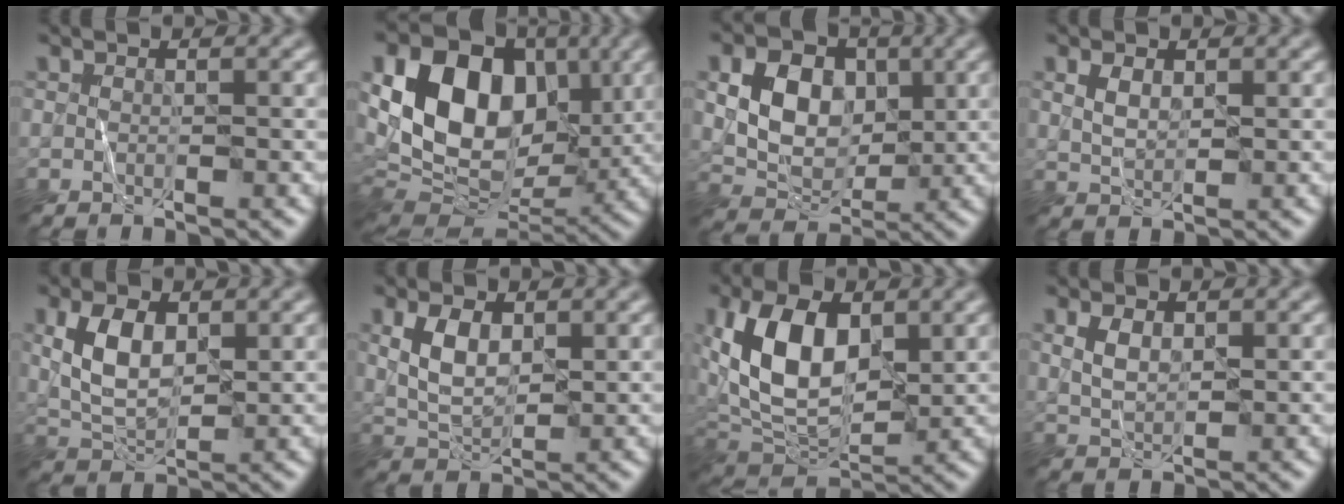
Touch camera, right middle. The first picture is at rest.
{"total": 13.1, "force": [3.1, 9.3, 8.7], "torque": [-0.146, 0.003, 0.048]}
{"total": 6.5, "force": [1.3, 4.8, 4.1], "torque": [-0.077, 0.000, 0.020]}
{"total": 1.8, "force": [0.8, 1.0, 1.2], "torque": [-0.028, -0.001, 0.020]}
{"total": 5.3, "force": [1.3, 3.0, 4.1], "torque": [-0.093, 0.004, 0.028]}
{"total": 4.0, "force": [1.2, 2.3, 3.0], "torque": [-0.068, 0.003, 0.025]}
{"total": 10.4, "force": [2.2, 6.1, 8.1], "torque": [-0.173, 0.003, 0.039]}
{"total": 2.3, "force": [0.9, 1.4, 1.6], "torque": [-0.038, 0.000, 0.022]}